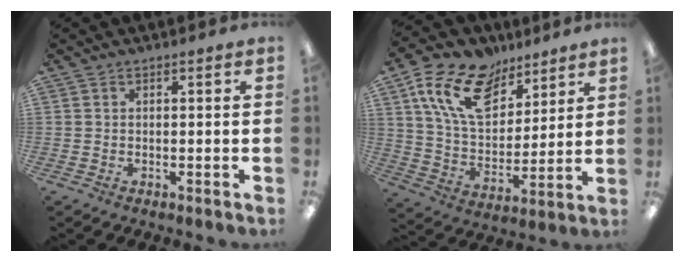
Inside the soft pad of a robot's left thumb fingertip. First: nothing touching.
{"total": 18.2, "force": [10.5, 10.8, 10.2], "torque": [-0.188, -0.037, 0.196]}